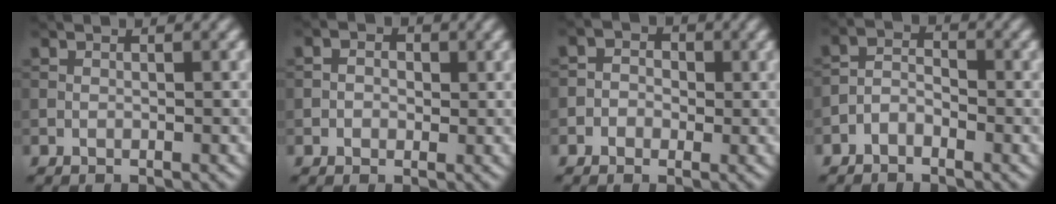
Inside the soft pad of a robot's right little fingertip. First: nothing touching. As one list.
[{"total": 2.0, "force": [0.3, 1.7, 1.0], "torque": [-0.010, 0.002, -0.013]}, {"total": 2.3, "force": [-0.2, 2.1, 0.8], "torque": [0.005, 0.005, -0.025]}, {"total": 2.1, "force": [-1.4, 1.2, 1.0], "torque": [-0.018, 0.009, -0.034]}]